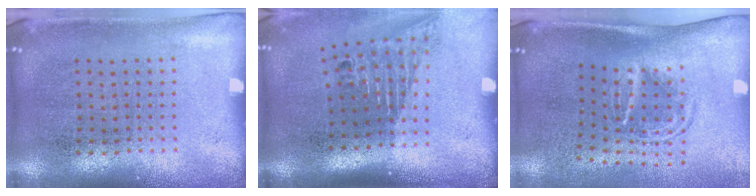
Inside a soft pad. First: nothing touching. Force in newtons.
{"total": 1.6, "press": 1.2, "slide": 1.1}
{"total": 1.8, "press": 1.2, "slide": 1.3}